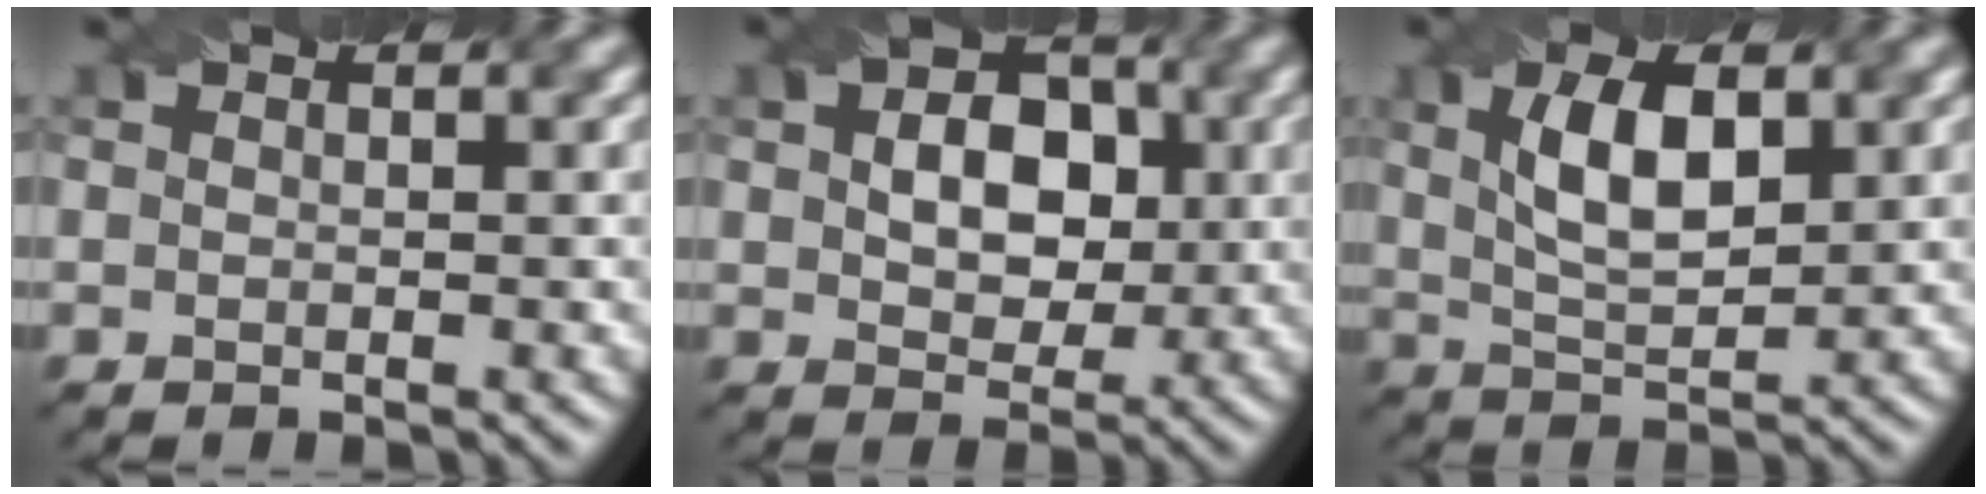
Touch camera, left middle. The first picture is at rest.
{"total": 5.0, "force": [0.1, 3.9, 3.1], "torque": [-0.050, 0.005, 0.012]}
{"total": 4.9, "force": [1.1, 2.3, 4.1], "torque": [-0.076, 0.006, 0.036]}